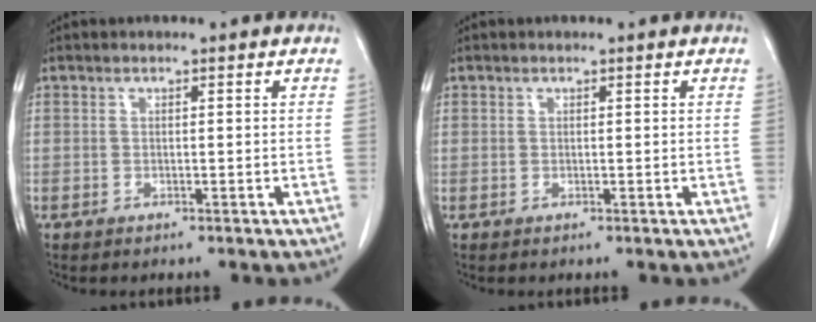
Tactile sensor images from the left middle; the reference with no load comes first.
{"total": 0.0}